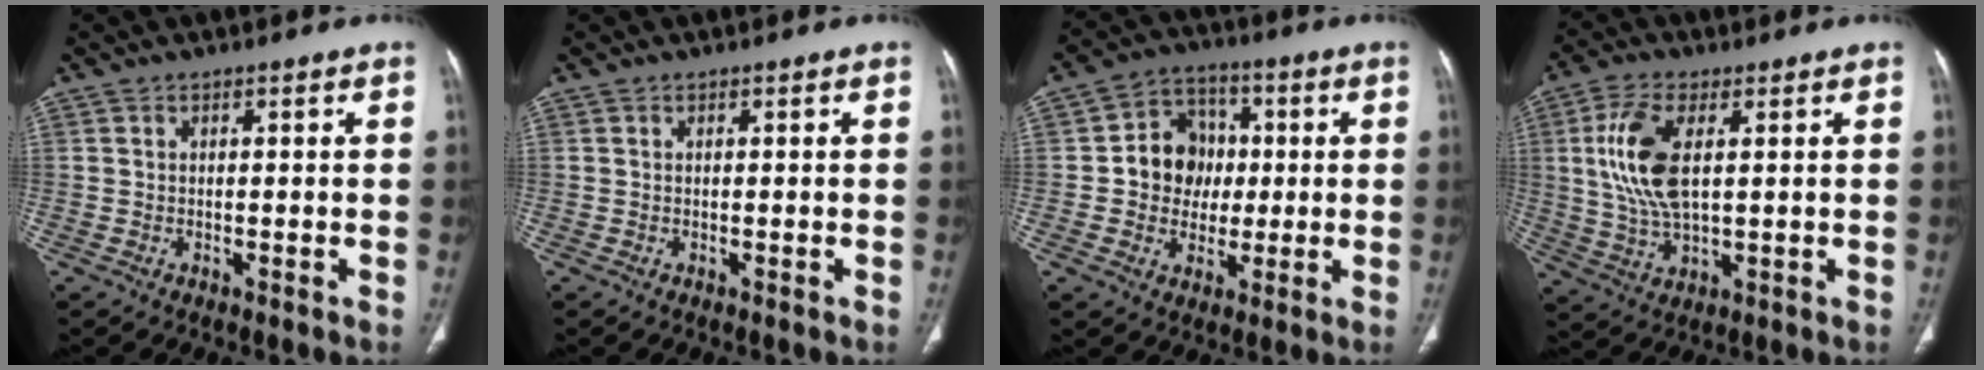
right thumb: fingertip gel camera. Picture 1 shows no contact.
{"total": 0.0}
{"total": 10.6, "force": [0.3, 9.3, 5.0], "torque": [-0.032, 0.016, -0.002]}
{"total": 11.8, "force": [2.4, 5.6, 10.1], "torque": [-0.218, -0.005, 0.052]}